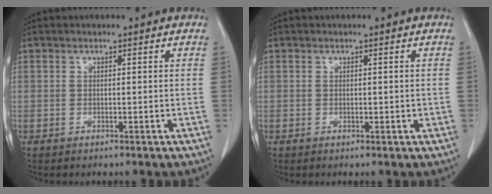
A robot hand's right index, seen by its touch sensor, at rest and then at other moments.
{"total": 1.0, "force": [-0.1, 0.5, 0.9], "torque": [-0.013, -0.002, 0.002]}